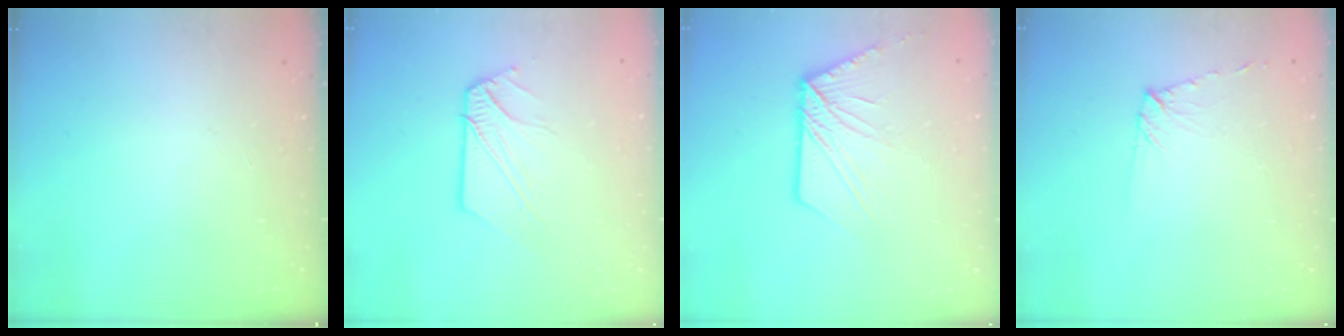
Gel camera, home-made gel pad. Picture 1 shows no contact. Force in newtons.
{"total": 8.2, "press": 8.1, "slide": 1.0}
{"total": 11.2, "press": 11.1, "slide": 1.5}
{"total": 6.7, "press": 6.7, "slide": 0.6}